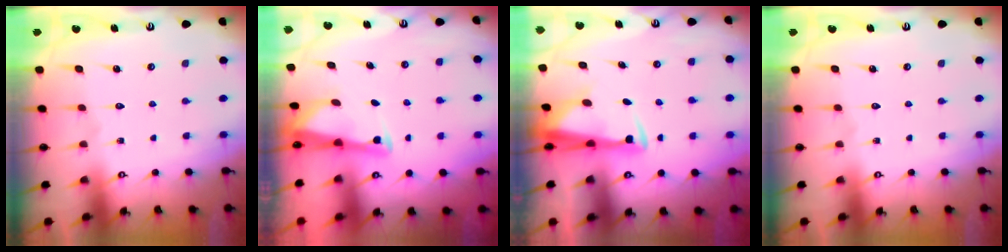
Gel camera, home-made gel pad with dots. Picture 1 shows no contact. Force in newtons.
{"total": 2.5, "press": 2.5, "slide": 0.1}
{"total": 3.2, "press": 3.0, "slide": 1.0}
{"total": 0.0}